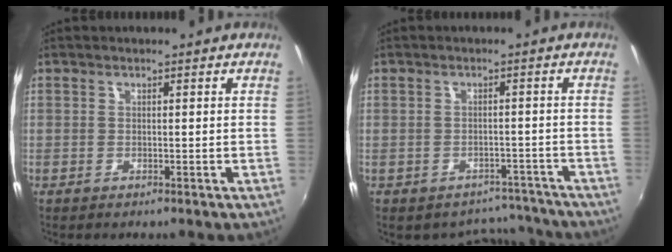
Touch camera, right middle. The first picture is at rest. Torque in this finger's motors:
{"motor_torque": [-0.83, 0.15, -0.31, -0.10]}